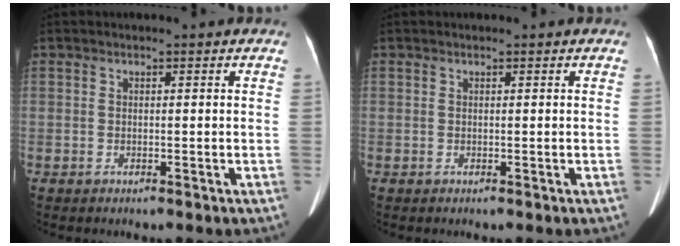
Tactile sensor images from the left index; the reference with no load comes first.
{"total": 0.0}